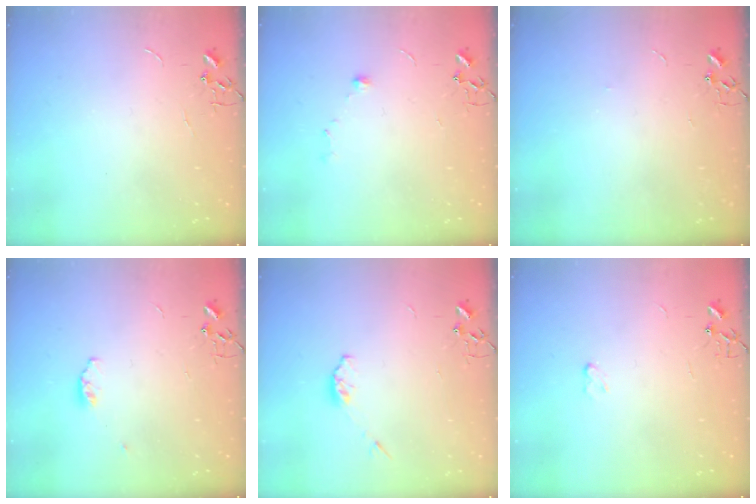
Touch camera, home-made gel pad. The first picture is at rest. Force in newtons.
{"total": 6.0, "press": 5.9, "slide": 0.7}
{"total": 2.8, "press": 2.8, "slide": 0.5}
{"total": 3.4, "press": 3.3, "slide": 0.8}
{"total": 4.1, "press": 4.0, "slide": 0.7}
{"total": 3.4, "press": 3.4, "slide": 0.4}